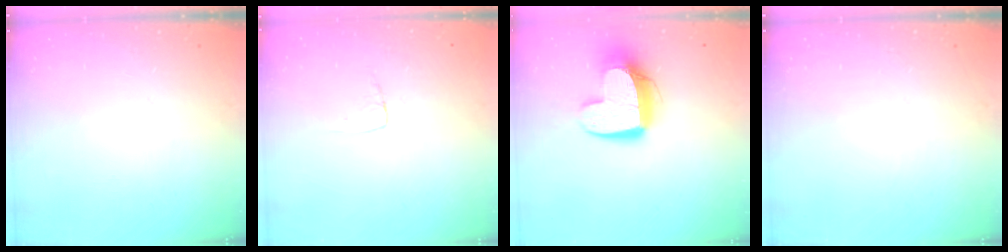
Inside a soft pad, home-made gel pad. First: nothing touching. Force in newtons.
{"total": 3.8, "press": 3.7, "slide": 0.3}
{"total": 12.2, "press": 12.1, "slide": 0.8}
{"total": 0.0}